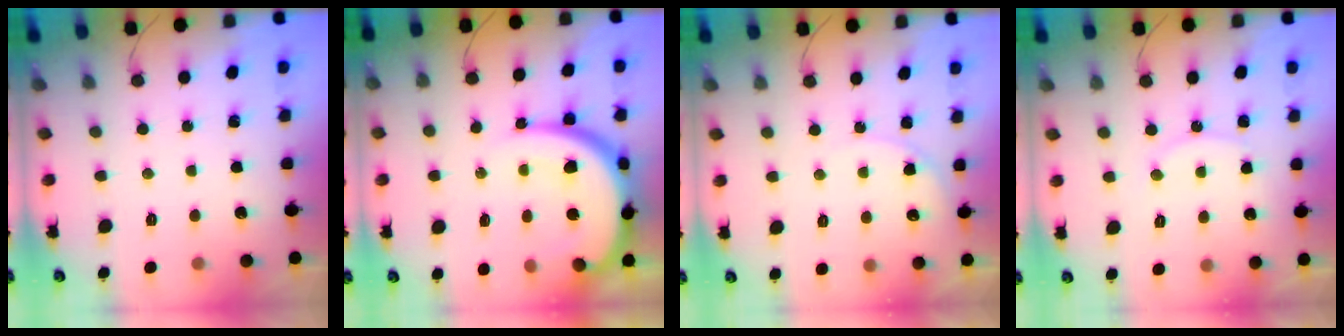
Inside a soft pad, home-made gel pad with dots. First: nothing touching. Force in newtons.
{"total": 16.9, "press": 16.9, "slide": 1.5}
{"total": 6.2, "press": 6.2, "slide": 0.2}
{"total": 7.0, "press": 7.0, "slide": 0.2}